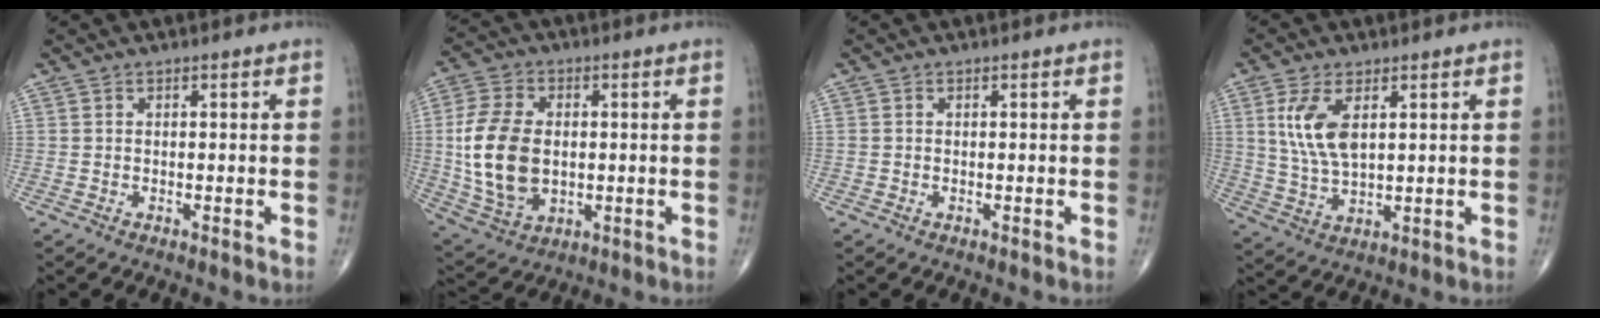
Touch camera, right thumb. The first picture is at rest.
{"total": 14.9, "force": [0.0, 9.8, 11.2], "torque": [-0.220, -0.004, 0.009]}
{"total": 0.0}
{"total": 8.7, "force": [2.8, 4.1, 7.2], "torque": [-0.145, -0.010, 0.063]}